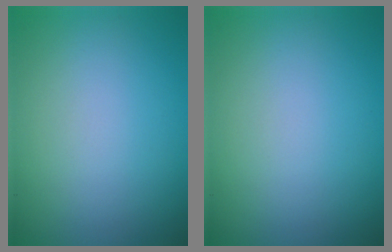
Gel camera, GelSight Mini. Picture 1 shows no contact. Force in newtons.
{"total": 0.0}